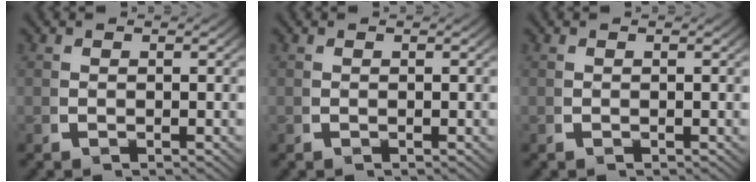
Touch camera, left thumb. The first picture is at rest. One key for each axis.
{"total": 0.0}
{"total": 0.0}